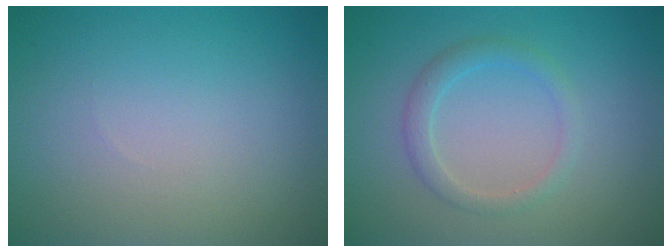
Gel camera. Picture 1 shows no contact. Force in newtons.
{"total": 2.0, "press": 2.0, "slide": 0.2}